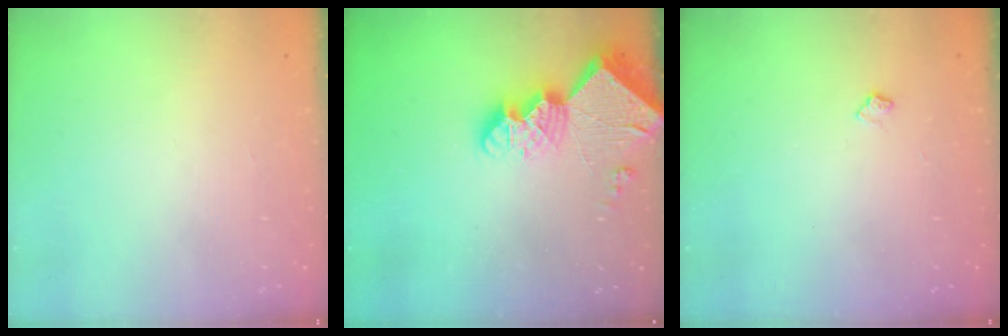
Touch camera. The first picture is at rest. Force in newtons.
{"total": 11.7, "press": 11.6, "slide": 1.1}
{"total": 4.5, "press": 4.5, "slide": 0.6}